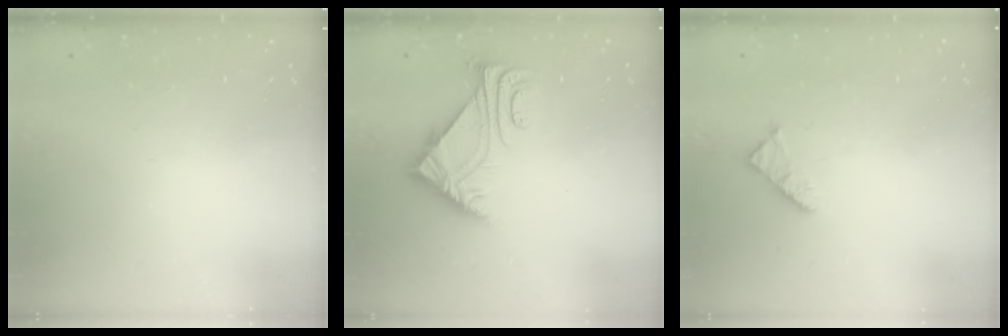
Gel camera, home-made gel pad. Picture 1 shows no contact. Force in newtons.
{"total": 6.5, "press": 6.5, "slide": 0.2}
{"total": 2.3, "press": 2.3, "slide": 0.4}